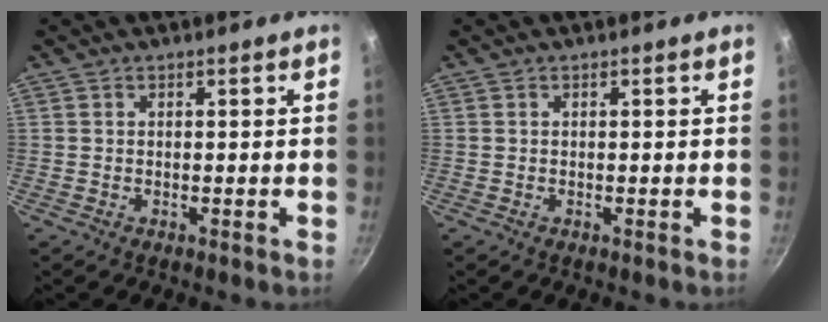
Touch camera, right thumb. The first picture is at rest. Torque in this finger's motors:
{"motor_torque": [0.00, 0.00, -0.11, -0.12, 0.01]}